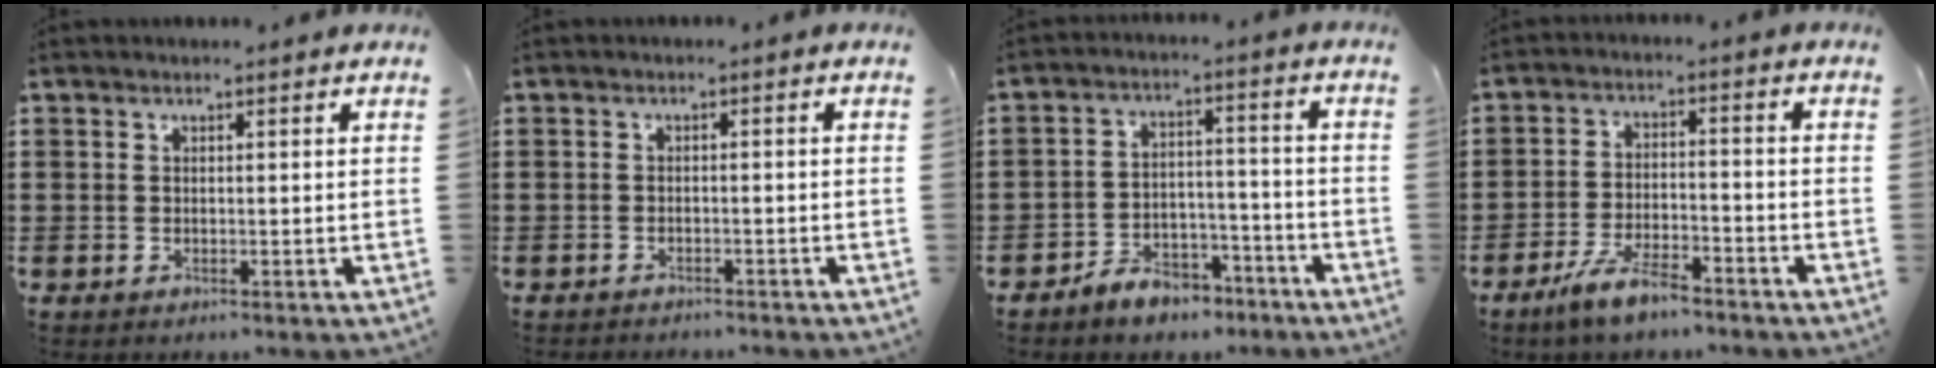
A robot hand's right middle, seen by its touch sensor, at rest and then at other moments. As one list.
[{"total": 1.1, "force": [-1.1, 0.0, 0.0], "torque": [-0.004, -0.001, -0.023]}, {"total": 5.1, "force": [-4.7, 1.7, 0.9], "torque": [-0.015, 0.015, -0.092]}, {"total": 5.9, "force": [-4.8, 1.1, 3.3], "torque": [-0.072, -0.004, -0.092]}]